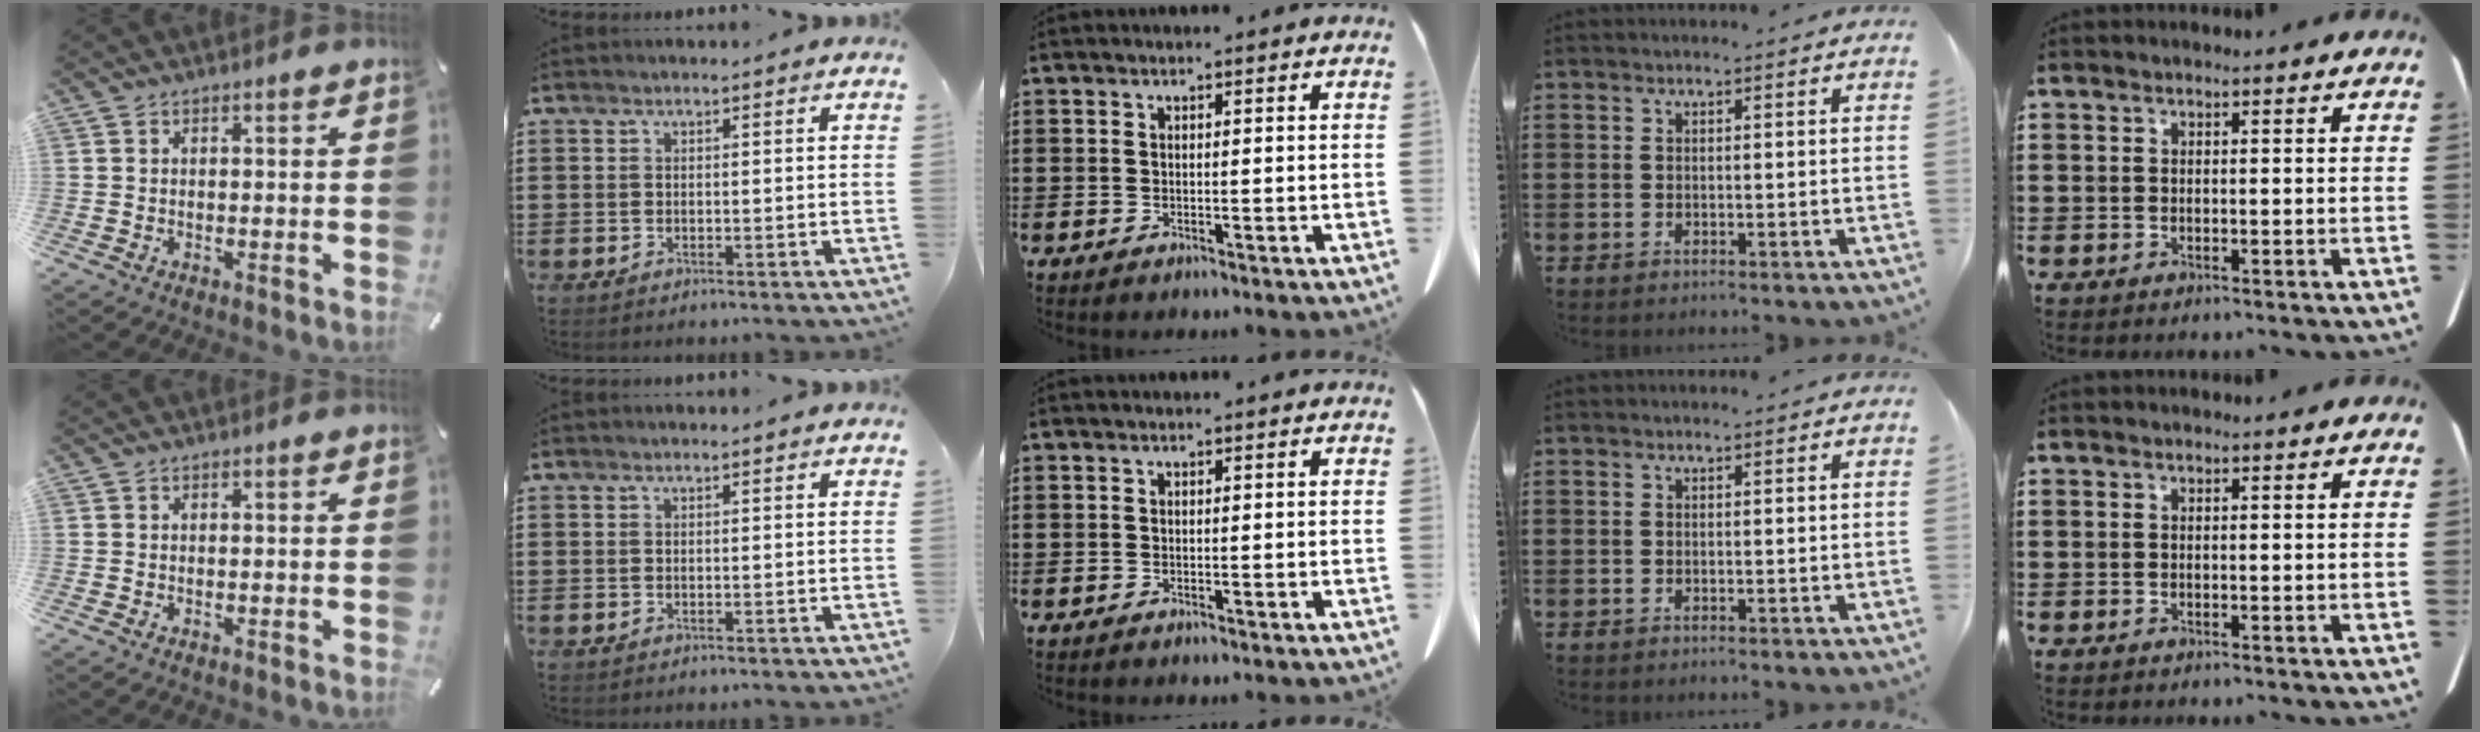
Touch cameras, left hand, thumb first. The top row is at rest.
{}